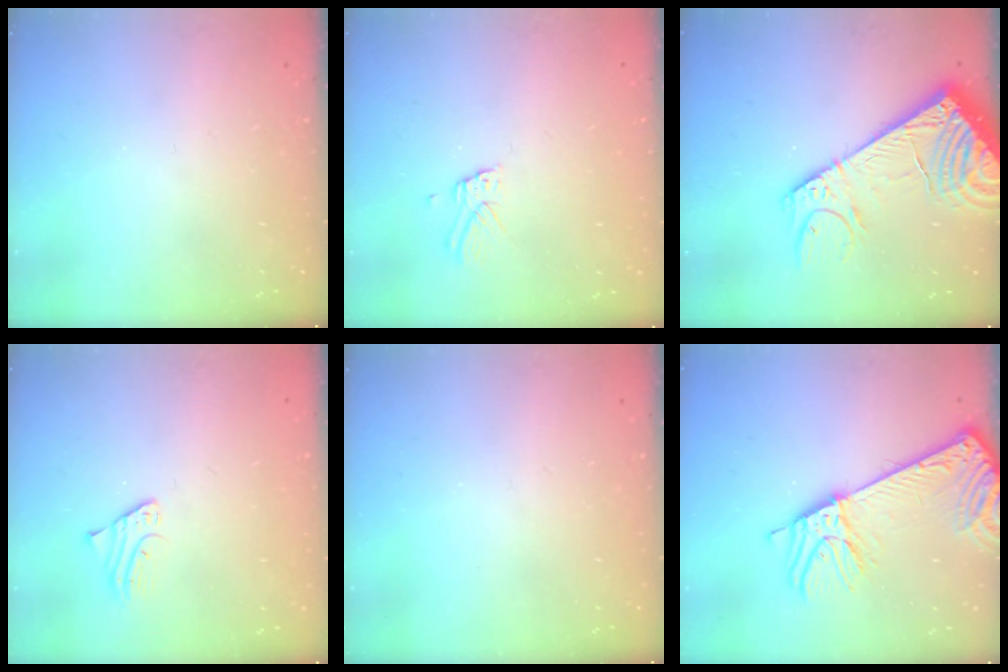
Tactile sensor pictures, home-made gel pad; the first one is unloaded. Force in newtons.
{"total": 2.9, "press": 2.9, "slide": 0.1}
{"total": 14.2, "press": 13.9, "slide": 2.9}
{"total": 2.4, "press": 2.4, "slide": 0.2}
{"total": 0.0}
{"total": 10.6, "press": 10.2, "slide": 3.0}